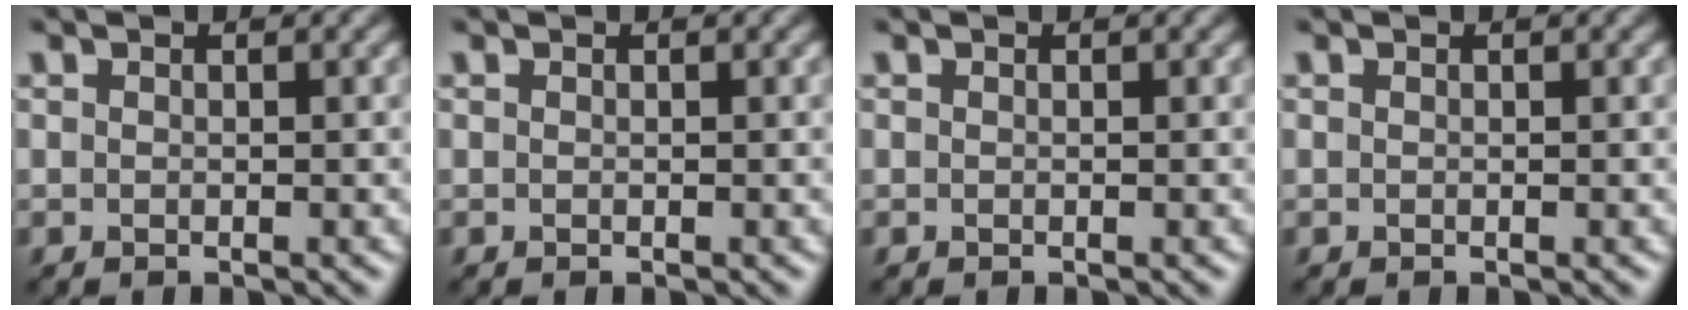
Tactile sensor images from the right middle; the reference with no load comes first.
{"total": 0.0}
{"total": 0.0}
{"total": 0.0}